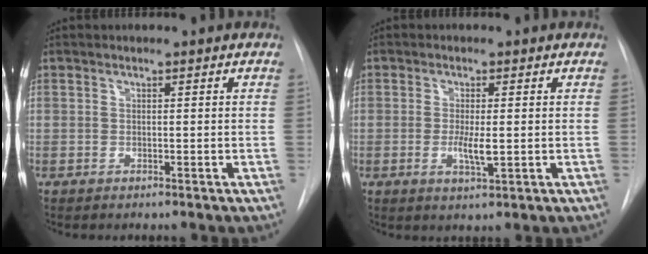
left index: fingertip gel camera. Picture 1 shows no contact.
{"total": 3.2, "force": [-0.4, 0.6, 3.2], "torque": [-0.060, -0.006, -0.004]}